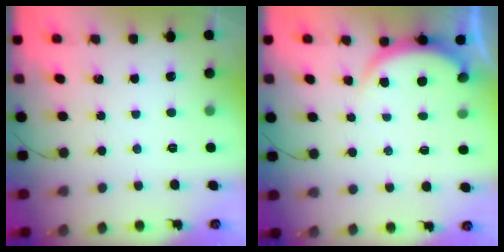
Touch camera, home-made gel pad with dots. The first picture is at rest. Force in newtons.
{"total": 2.9, "press": 2.8, "slide": 0.5}